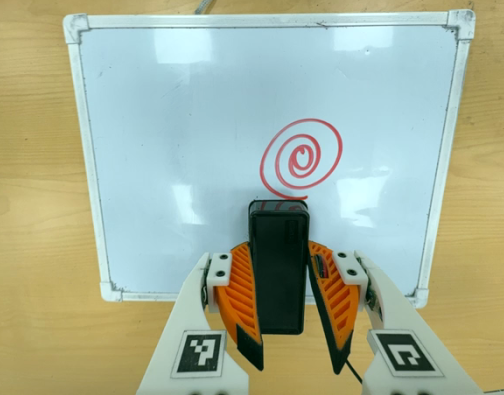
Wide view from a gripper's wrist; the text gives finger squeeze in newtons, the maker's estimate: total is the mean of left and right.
{"total": 8.4, "left": 6.9, "right": 10.0}